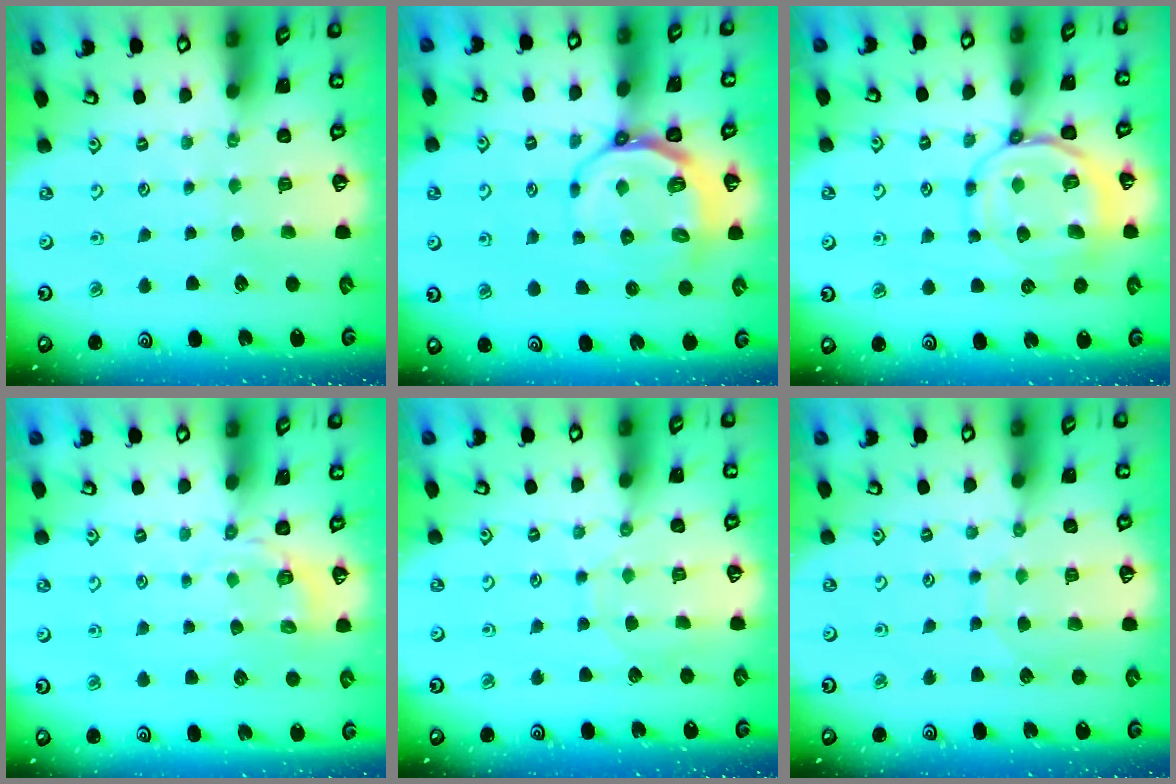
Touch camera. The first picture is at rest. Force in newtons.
{"total": 9.2, "press": 8.5, "slide": 3.5}
{"total": 11.4, "press": 11.3, "slide": 1.1}
{"total": 3.7, "press": 3.2, "slide": 1.8}
{"total": 6.3, "press": 6.3, "slide": 0.6}
{"total": 6.6, "press": 6.6, "slide": 0.6}